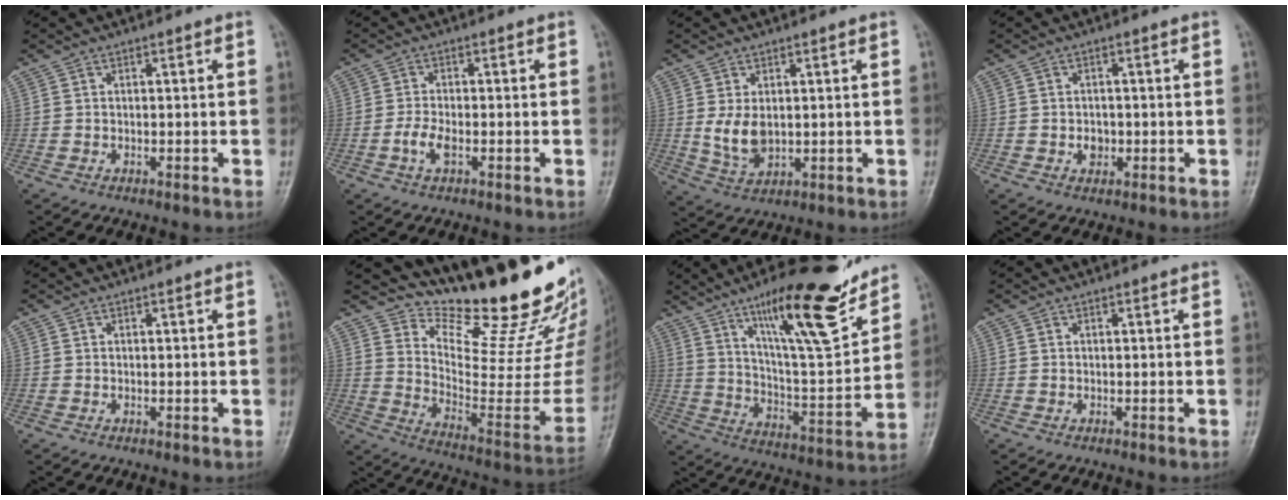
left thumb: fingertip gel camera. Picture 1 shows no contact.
{"total": 3.0, "force": [-0.9, 1.3, 2.6], "torque": [-0.059, 0.006, -0.018]}
{"total": 5.7, "force": [1.0, 3.6, 4.4], "torque": [-0.072, -0.015, 0.031]}
{"total": 2.2, "force": [-0.3, 1.9, 1.2], "torque": [-0.007, 0.003, -0.002]}
{"total": 0.0}
{"total": 25.1, "force": [20.5, 6.7, 12.8], "torque": [-0.145, -0.171, 0.290]}
{"total": 22.3, "force": [14.9, 4.7, 16.0], "torque": [-0.213, -0.080, 0.244]}
{"total": 0.0}